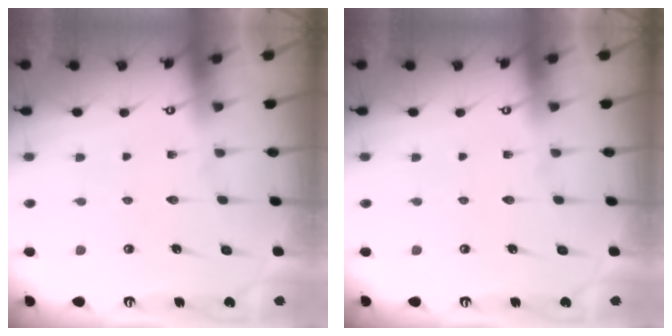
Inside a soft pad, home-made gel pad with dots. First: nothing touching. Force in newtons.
{"total": 0.0}